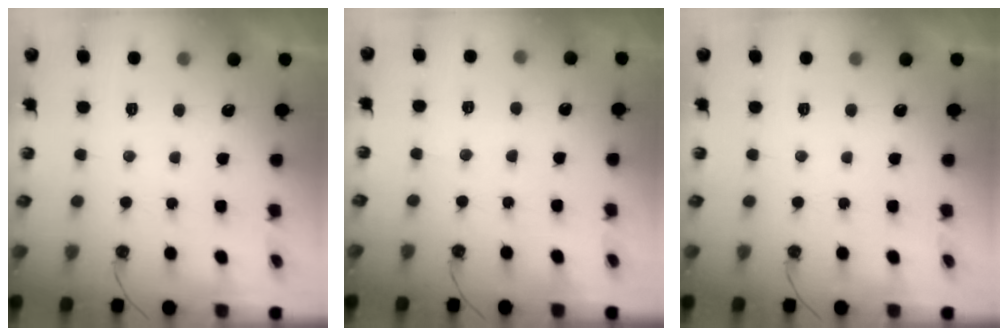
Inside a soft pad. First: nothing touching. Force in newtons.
{"total": 5.4, "press": 5.3, "slide": 1.0}
{"total": 0.0}